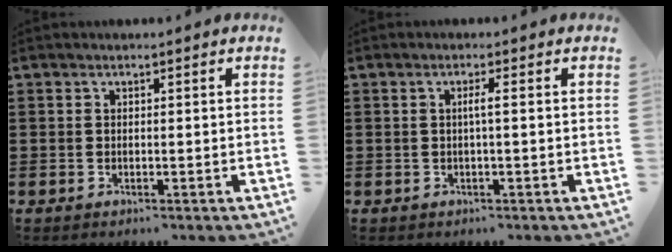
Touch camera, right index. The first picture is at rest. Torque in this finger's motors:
{"motor_torque": [0.31, -0.24, 0.05, 0.04]}